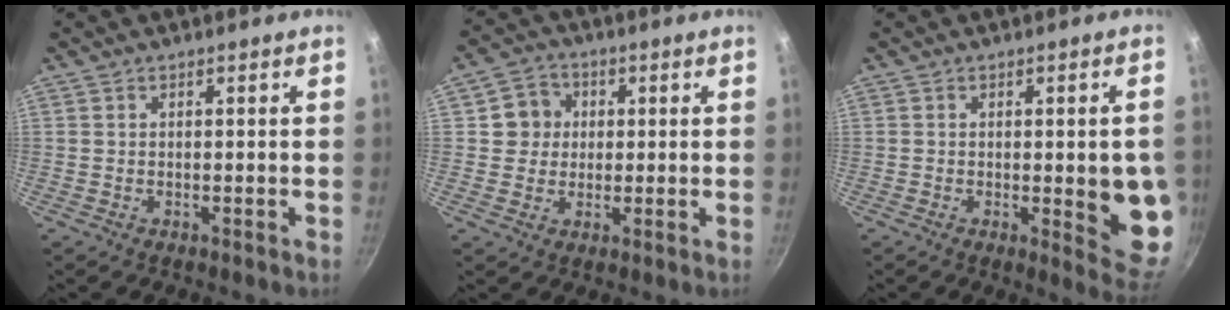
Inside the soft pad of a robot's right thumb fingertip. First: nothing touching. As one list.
[{"total": 6.0, "force": [1.0, 5.7, 1.8], "torque": [0.011, 0.007, 0.007]}, {"total": 10.7, "force": [-0.9, 3.1, 10.2], "torque": [-0.101, -0.012, -0.009]}]